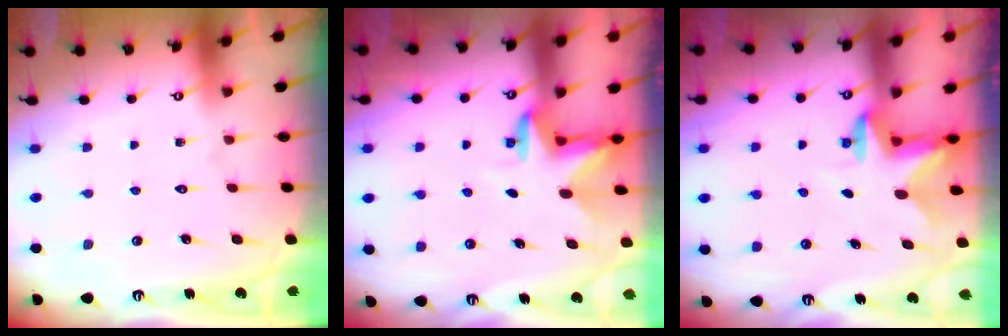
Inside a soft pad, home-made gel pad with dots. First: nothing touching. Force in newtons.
{"total": 3.3, "press": 3.3, "slide": 0.1}
{"total": 2.7, "press": 2.6, "slide": 0.6}